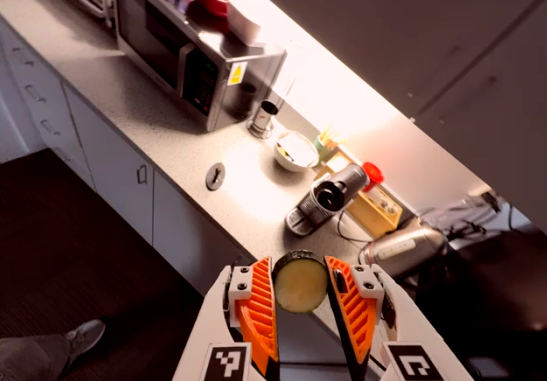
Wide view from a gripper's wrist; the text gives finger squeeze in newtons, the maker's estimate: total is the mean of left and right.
{"total": 10.5, "left": 11.1, "right": 9.8}